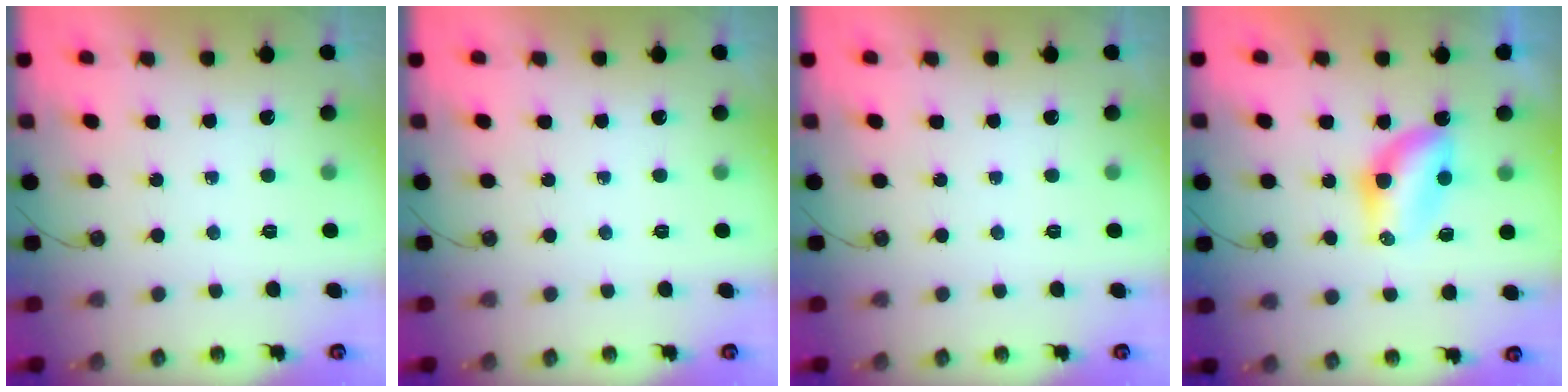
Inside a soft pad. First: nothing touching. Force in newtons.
{"total": 0.0}
{"total": 0.0}
{"total": 7.1, "press": 6.8, "slide": 2.1}